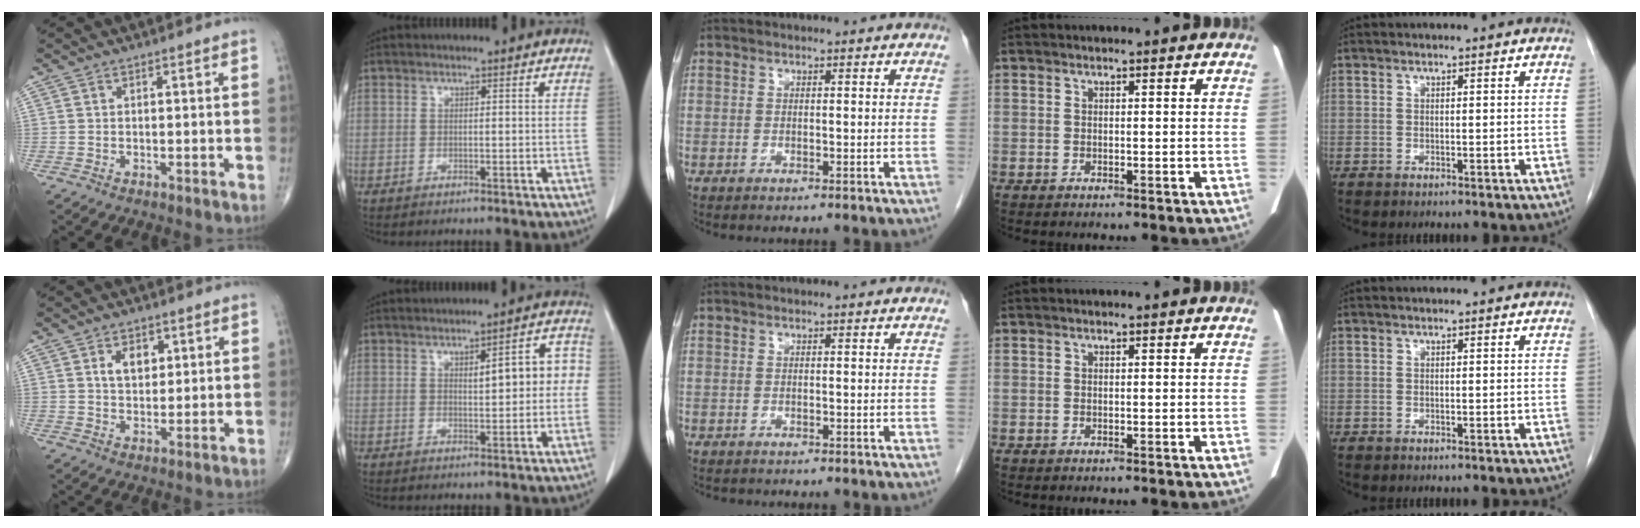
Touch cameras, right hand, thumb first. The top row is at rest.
{"thumb": {"total": 5.0, "force": [1.9, 3.3, 3.3], "torque": [-0.035, -0.010, 0.032]}, "index": {"total": 6.6, "force": [0.7, 2.2, 6.2], "torque": [-0.078, 0.027, 0.010]}, "middle": {"total": 0.9, "force": [-0.8, 0.3, 0.2], "torque": [-0.010, -0.001, -0.010]}}